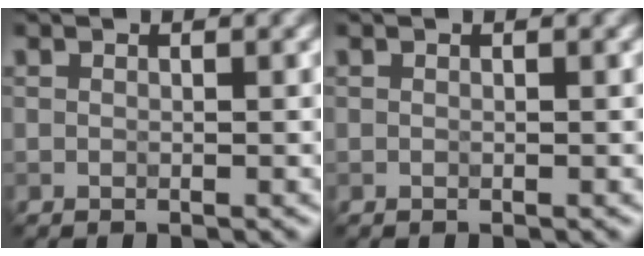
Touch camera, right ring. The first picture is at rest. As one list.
[{"total": 0.0}]